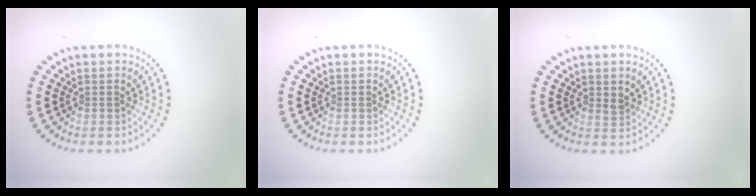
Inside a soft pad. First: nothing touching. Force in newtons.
{"total": 0.0}
{"total": 0.9, "press": 0.8, "slide": 0.5}